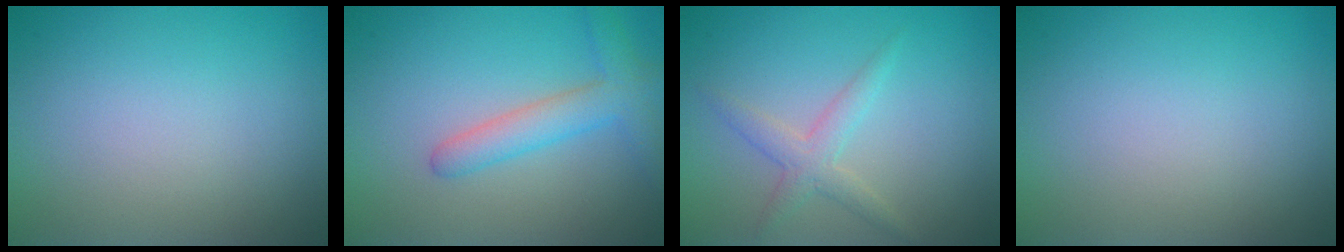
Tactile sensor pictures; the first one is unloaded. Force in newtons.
{"total": 3.5, "press": 3.5, "slide": 0.2}
{"total": 2.2, "press": 2.2, "slide": 0.1}
{"total": 0.0}